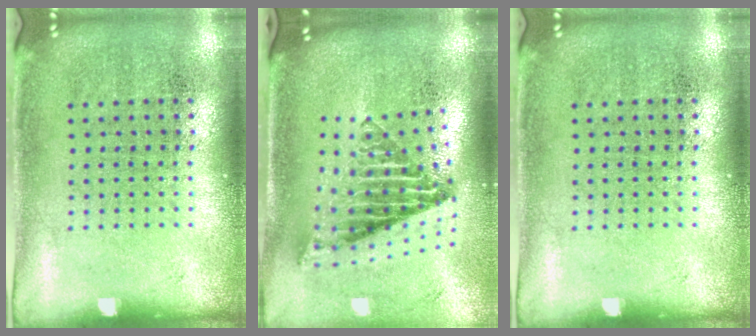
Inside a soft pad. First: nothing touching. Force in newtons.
{"total": 2.7, "press": 1.7, "slide": 2.0}
{"total": 0.0}